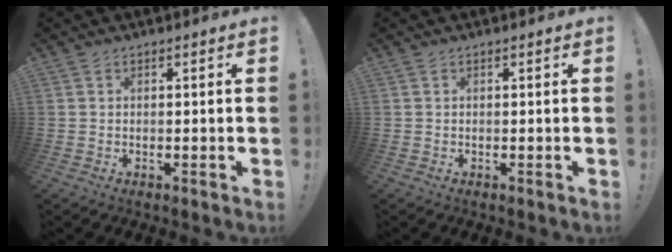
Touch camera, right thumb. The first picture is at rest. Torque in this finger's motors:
{"motor_torque": [0.00, 0.00, 0.00, 0.00, 0.00]}